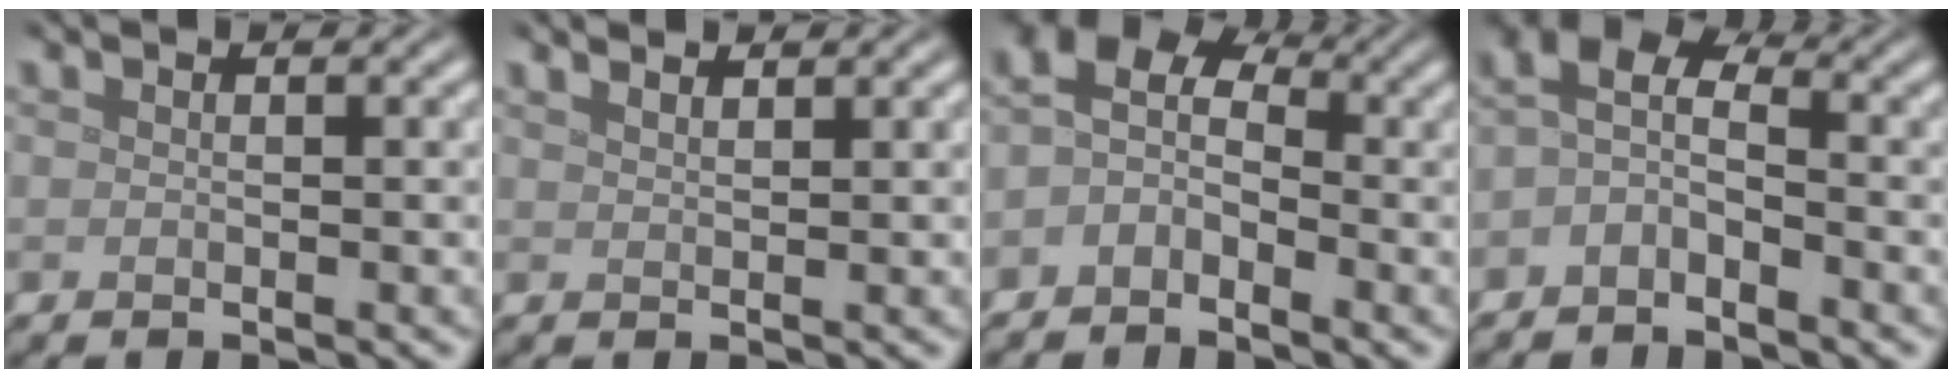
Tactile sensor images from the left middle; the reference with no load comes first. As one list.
[{"total": 2.3, "force": [2.0, 0.7, 1.0], "torque": [-0.006, 0.007, 0.012]}, {"total": 4.0, "force": [-0.9, 2.8, 2.7], "torque": [-0.050, 0.009, -0.029]}, {"total": 3.4, "force": [-0.9, 2.0, 2.6], "torque": [-0.051, 0.010, -0.031]}]